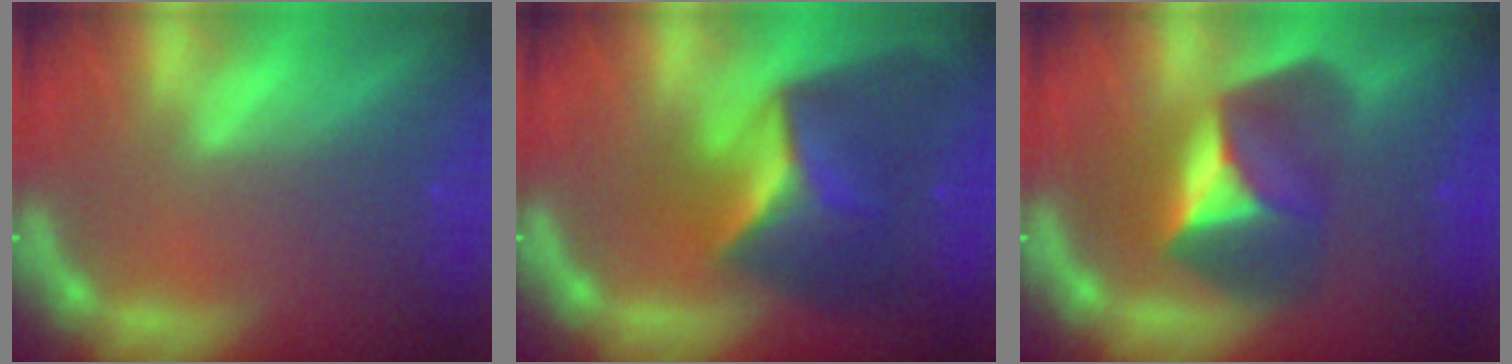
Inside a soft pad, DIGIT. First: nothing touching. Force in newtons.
{"total": 8.9}
{"total": 7.4}